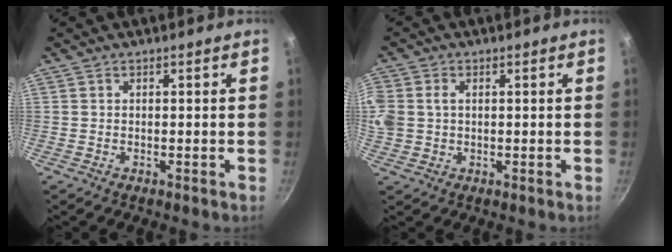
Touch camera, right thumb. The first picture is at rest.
{"total": 8.0, "force": [1.2, 6.5, 4.6], "torque": [-0.107, 0.013, 0.021]}